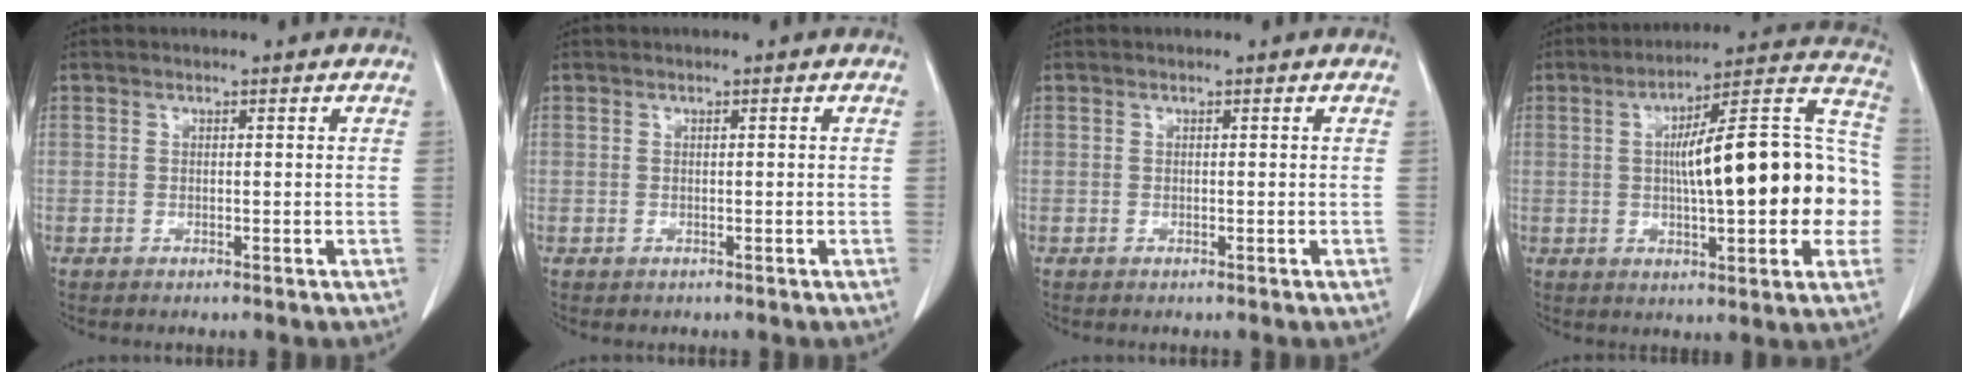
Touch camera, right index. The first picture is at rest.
{"total": 0.0}
{"total": 0.0}
{"total": 21.6, "force": [-0.9, 4.4, 21.1], "torque": [-0.263, 0.047, -0.007]}